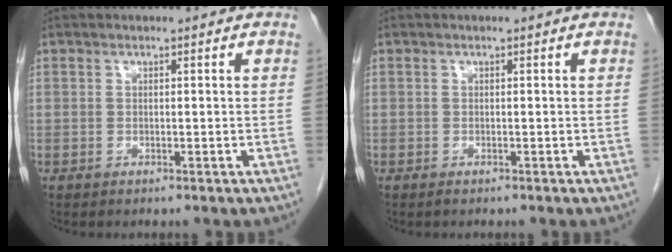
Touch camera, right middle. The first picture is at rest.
{"total": 0.0}